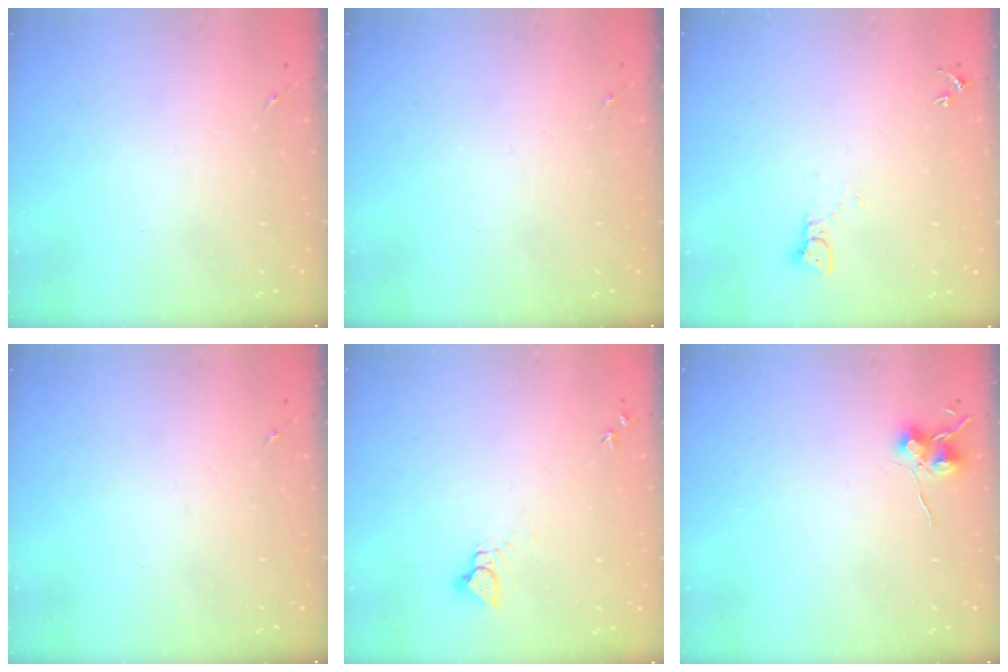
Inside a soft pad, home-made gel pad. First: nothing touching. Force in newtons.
{"total": 0.0}
{"total": 3.3, "press": 3.3, "slide": 0.1}
{"total": 0.0}
{"total": 3.9, "press": 3.9, "slide": 0.2}
{"total": 6.9, "press": 6.9, "slide": 0.6}